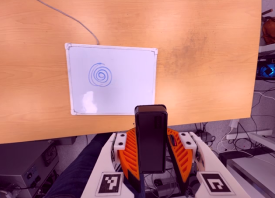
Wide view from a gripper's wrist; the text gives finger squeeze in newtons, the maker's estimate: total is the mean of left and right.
{"total": 5.2, "left": 5.0, "right": 5.4}